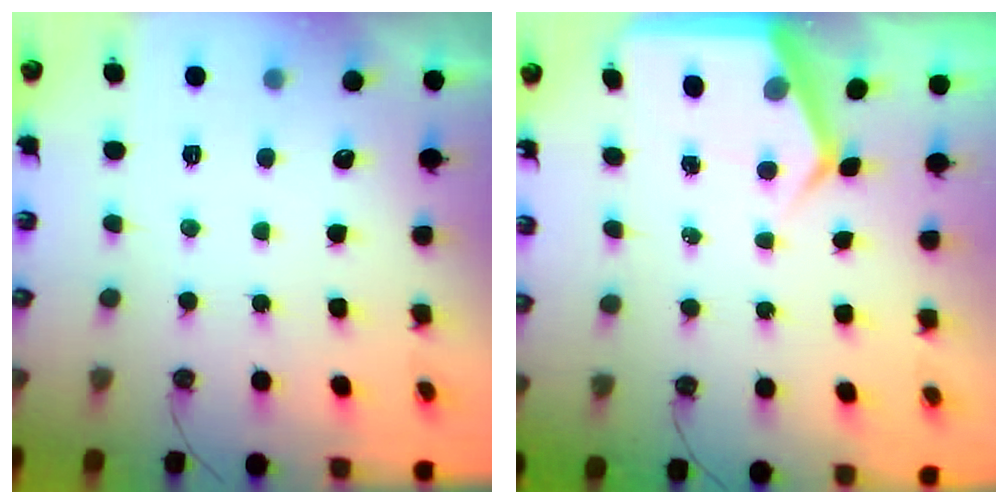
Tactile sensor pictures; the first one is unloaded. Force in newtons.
{"total": 5.5, "press": 5.5, "slide": 0.4}